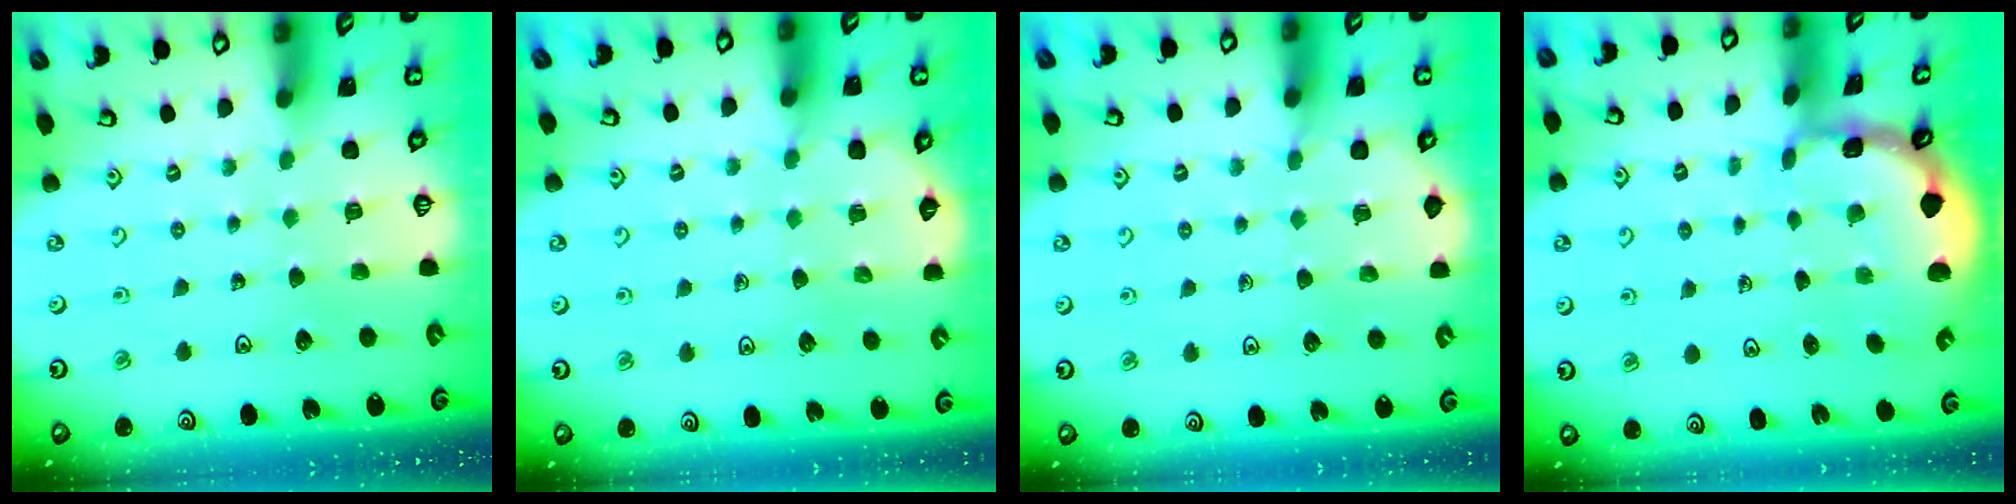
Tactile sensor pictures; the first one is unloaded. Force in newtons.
{"total": 4.5, "press": 4.5, "slide": 0.8}
{"total": 4.1, "press": 4.1, "slide": 0.5}
{"total": 1.4, "press": 1.4, "slide": 0.1}